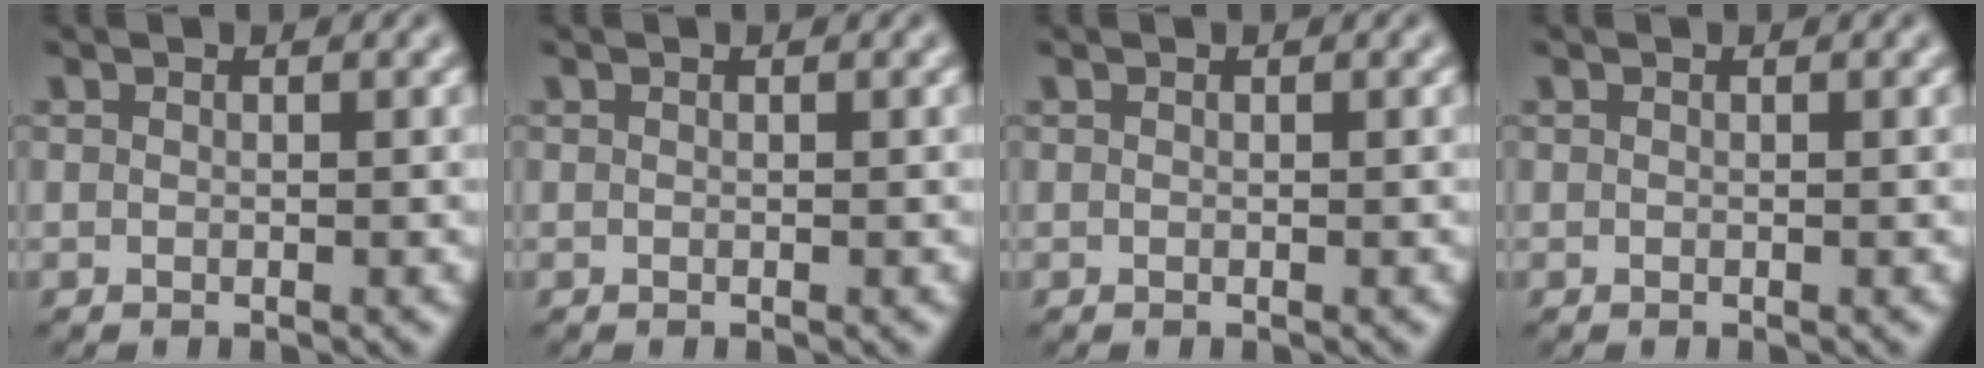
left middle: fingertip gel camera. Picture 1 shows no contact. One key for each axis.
{"total": 0.0}
{"total": 0.0}
{"total": 0.0}